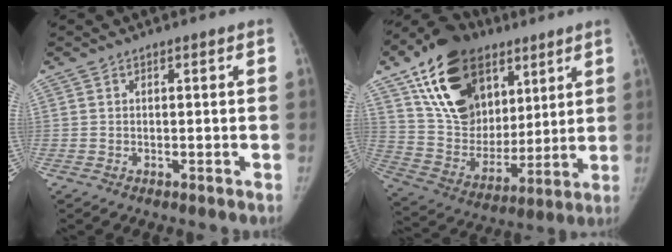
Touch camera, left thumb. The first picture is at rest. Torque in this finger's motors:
{"motor_torque": [2.13, 2.13, 1.52, -1.25, 0.30]}